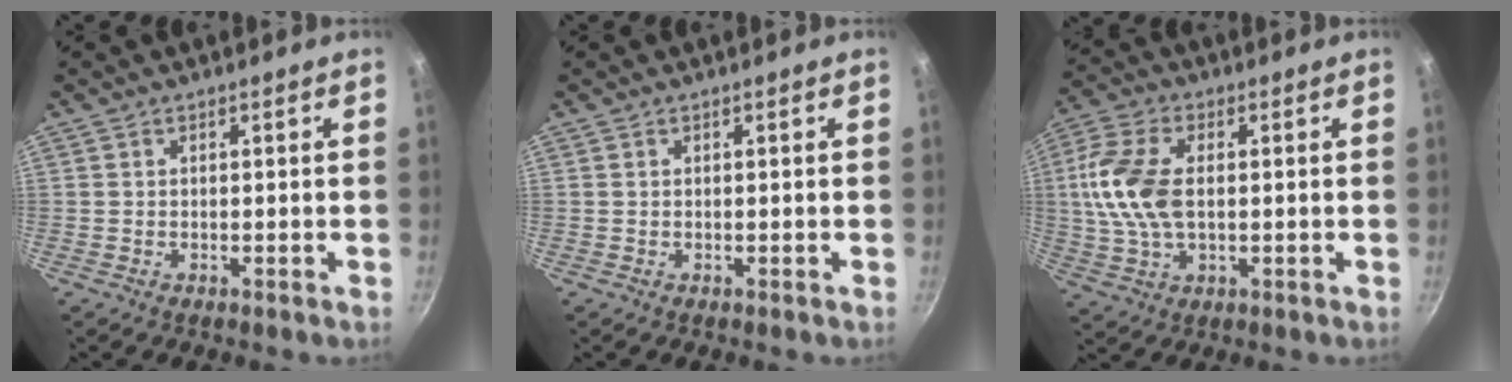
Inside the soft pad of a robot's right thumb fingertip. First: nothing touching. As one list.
[{"total": 0.0}, {"total": 12.3, "force": [0.8, 7.1, 10.1], "torque": [-0.204, 0.013, 0.009]}]